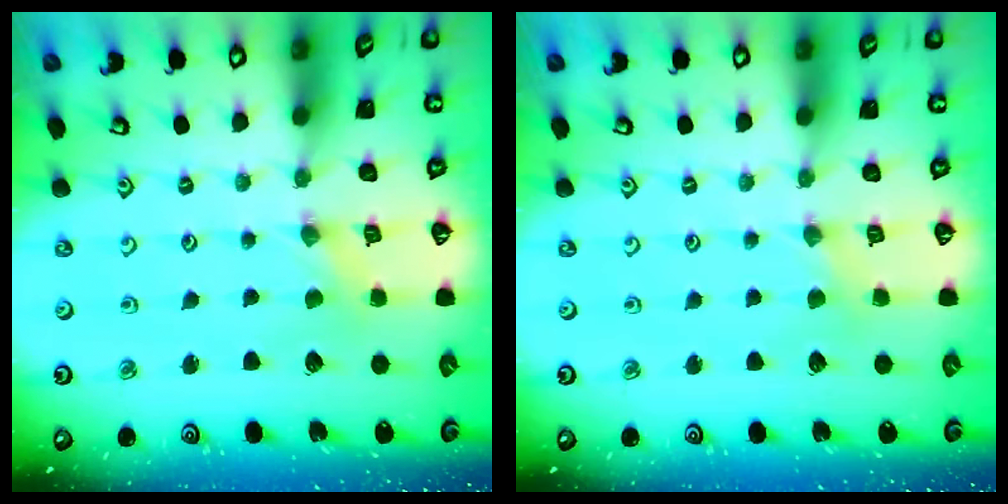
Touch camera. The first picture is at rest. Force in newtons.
{"total": 2.0, "press": 2.0, "slide": 0.4}